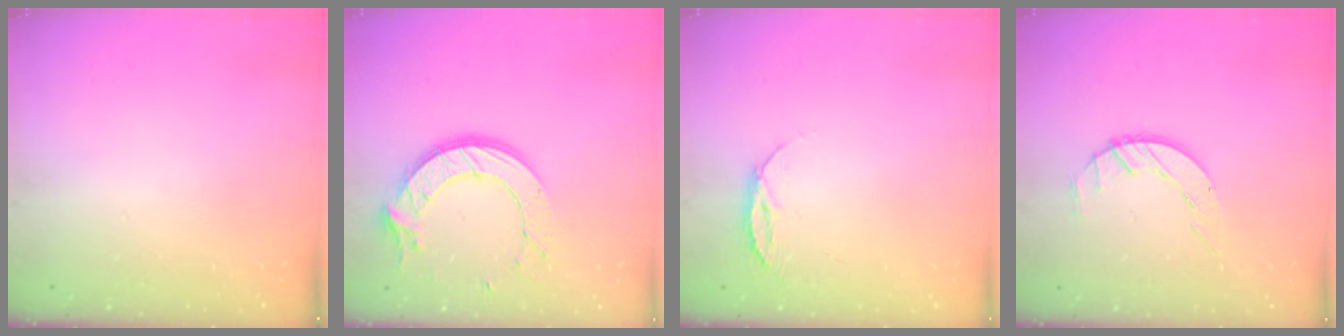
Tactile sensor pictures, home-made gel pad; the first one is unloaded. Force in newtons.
{"total": 13.4, "press": 13.3, "slide": 0.8}
{"total": 4.4, "press": 4.3, "slide": 0.5}
{"total": 3.3, "press": 3.3, "slide": 0.4}